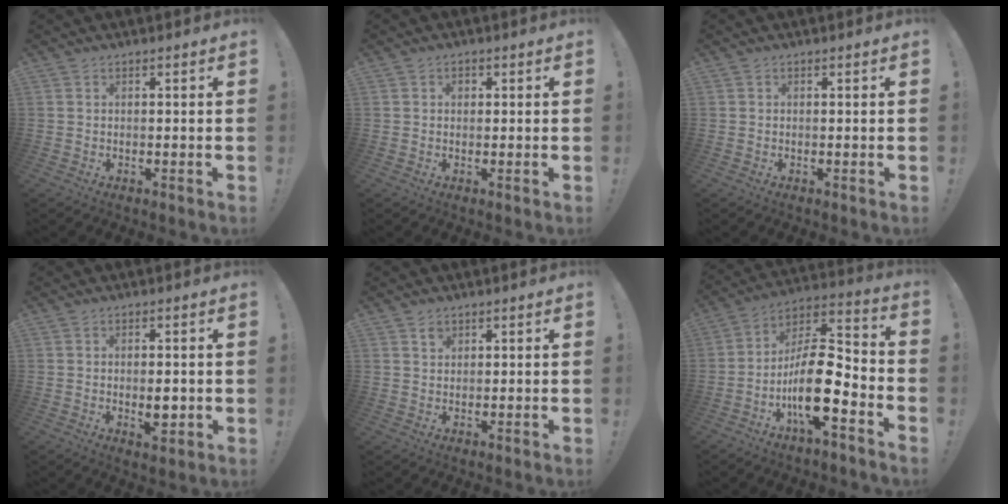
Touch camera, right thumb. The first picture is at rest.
{"total": 1.2, "force": [0.2, 1.1, 0.6], "torque": [-0.005, 0.002, 0.001]}
{"total": 0.0}
{"total": 4.2, "force": [-0.6, 2.0, 3.7], "torque": [-0.050, 0.005, -0.009]}
{"total": 1.6, "force": [1.1, 1.1, 0.5], "torque": [0.011, -0.010, 0.016]}
{"total": 17.3, "force": [-6.1, 6.6, 14.8], "torque": [-0.276, 0.033, -0.096]}